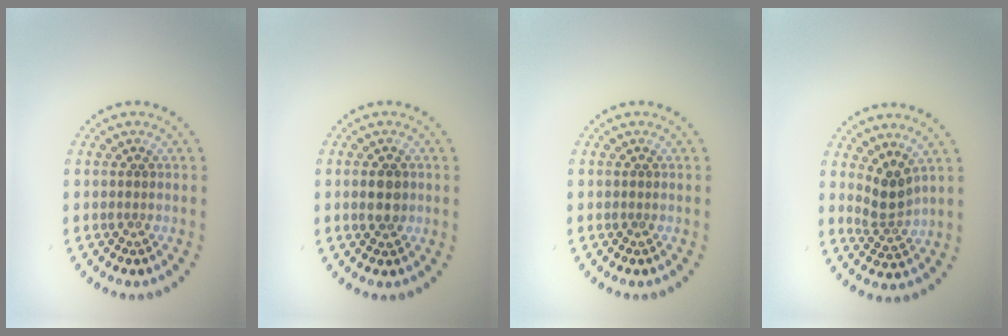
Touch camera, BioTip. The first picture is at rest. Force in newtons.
{"total": 1.9, "press": 1.9, "slide": 0.3}
{"total": 0.0}
{"total": 2.6, "press": 1.7, "slide": 1.9}